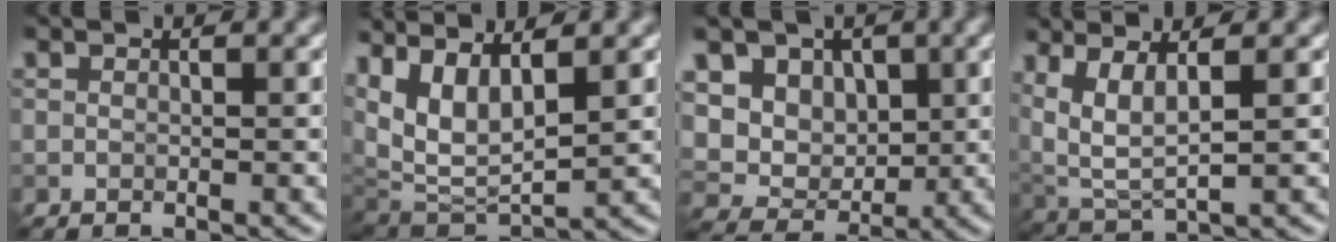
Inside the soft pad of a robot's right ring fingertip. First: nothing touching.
{"total": 7.9, "force": [3.0, 3.8, 6.2], "torque": [-0.133, -0.002, 0.062]}
{"total": 8.7, "force": [2.9, 7.0, 4.1], "torque": [-0.076, 0.007, 0.049]}
{"total": 5.3, "force": [2.1, 2.1, 4.4], "torque": [-0.102, -0.002, 0.049]}